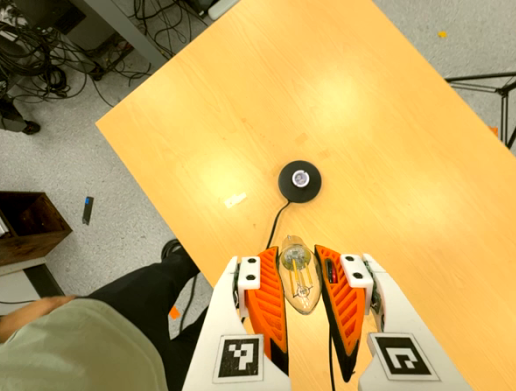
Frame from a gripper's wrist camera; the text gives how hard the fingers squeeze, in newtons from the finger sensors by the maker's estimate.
{"total": 22.5, "left": 25.4, "right": 19.6}